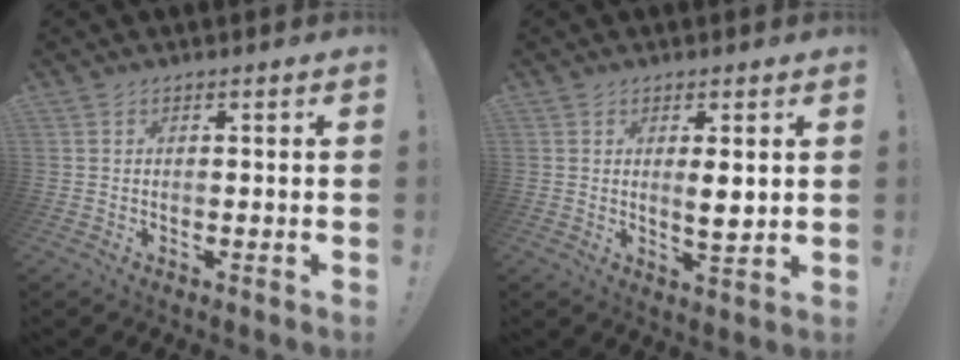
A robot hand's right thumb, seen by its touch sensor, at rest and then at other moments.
{"total": 4.5, "force": [1.0, 0.7, 4.3], "torque": [-0.059, -0.017, 0.013]}